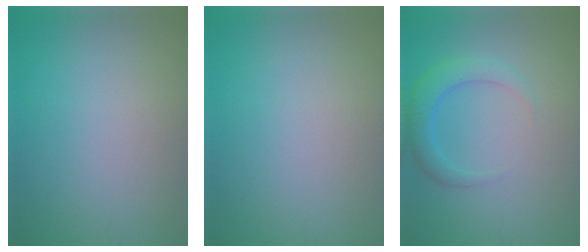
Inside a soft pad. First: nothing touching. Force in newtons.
{"total": 0.0}
{"total": 2.8, "press": 2.8, "slide": 0.2}